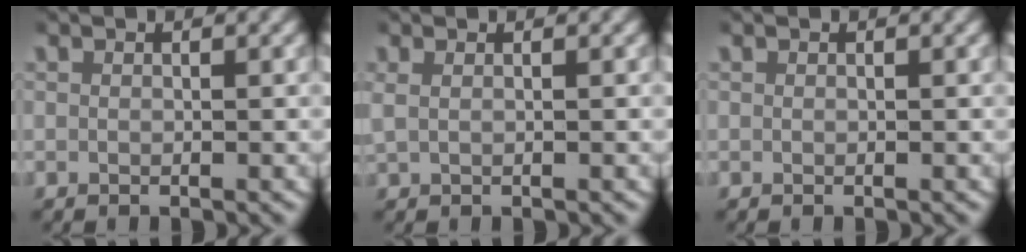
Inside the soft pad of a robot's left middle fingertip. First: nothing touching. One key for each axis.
{"total": 1.0, "fx": 0.4, "fy": 0.4, "fz": 0.8, "tx": -0.025, "ty": 0.004, "tz": 0.009}
{"total": 0.0}